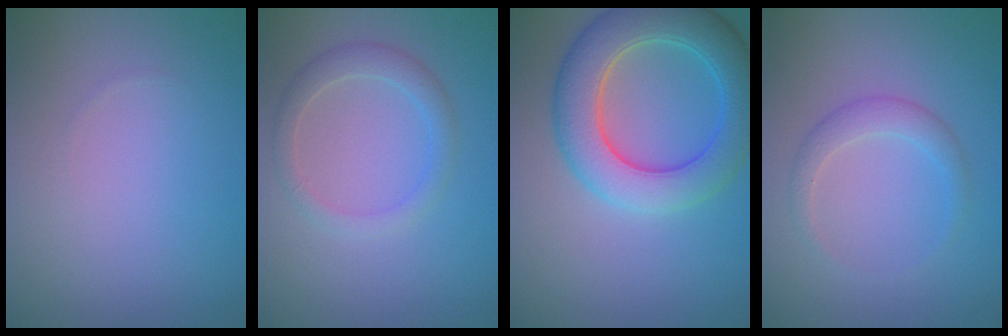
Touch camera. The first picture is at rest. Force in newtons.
{"total": 2.3, "press": 2.3, "slide": 0.0}
{"total": 7.2, "press": 7.2, "slide": 0.3}
{"total": 1.9, "press": 1.9, "slide": 0.1}